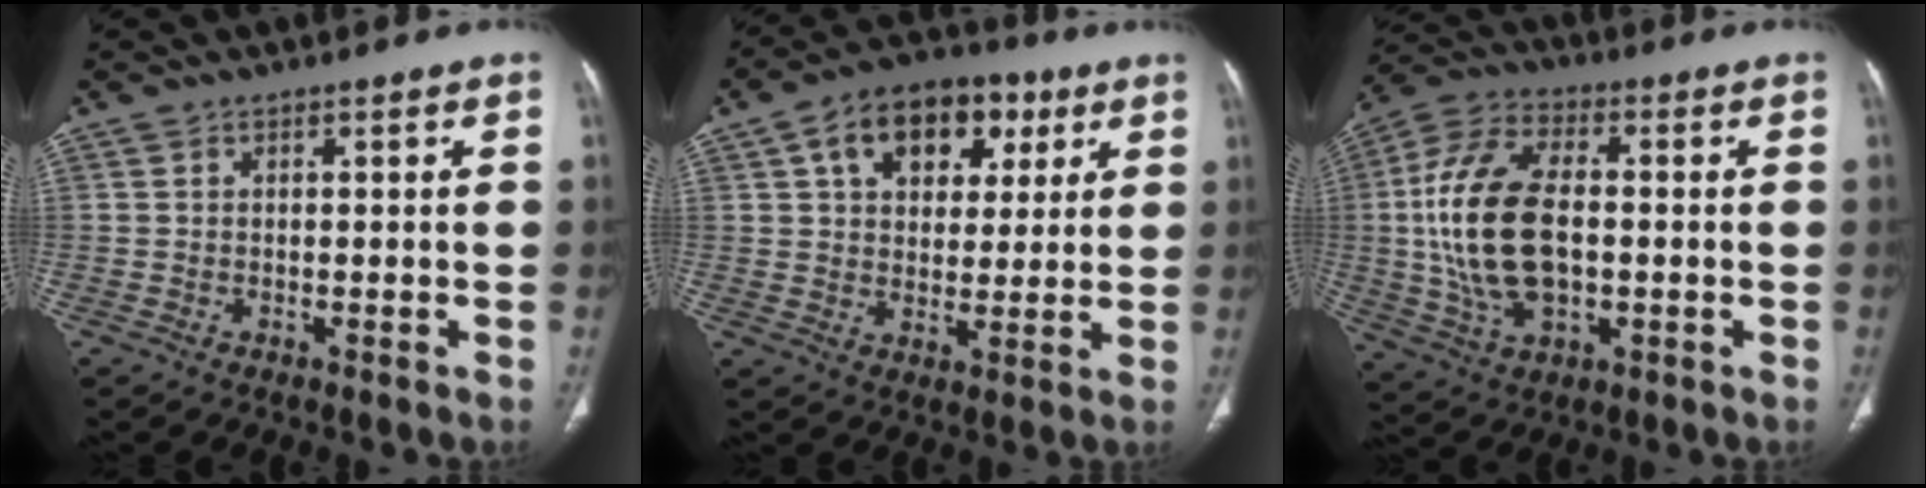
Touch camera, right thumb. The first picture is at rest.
{"total": 14.5, "force": [6.0, 9.7, 9.0], "torque": [-0.101, 0.003, 0.091]}
{"total": 18.8, "force": [-0.1, 10.6, 15.5], "torque": [-0.312, 0.014, 0.003]}